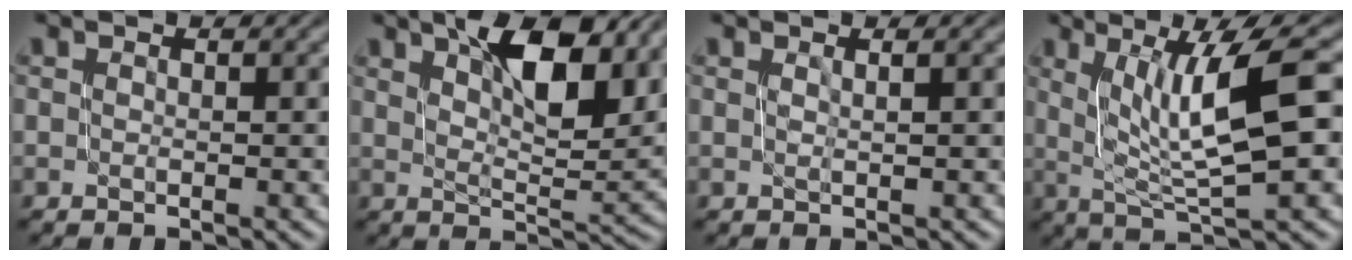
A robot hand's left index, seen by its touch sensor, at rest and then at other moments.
{"total": 9.9, "force": [5.3, 3.4, 7.7], "torque": [-0.113, 0.005, 0.089]}
{"total": 0.8, "force": [0.3, 0.3, 0.7], "torque": [-0.004, 0.003, 0.000]}
{"total": 8.1, "force": [1.7, 2.0, 7.6], "torque": [-0.119, 0.002, 0.035]}